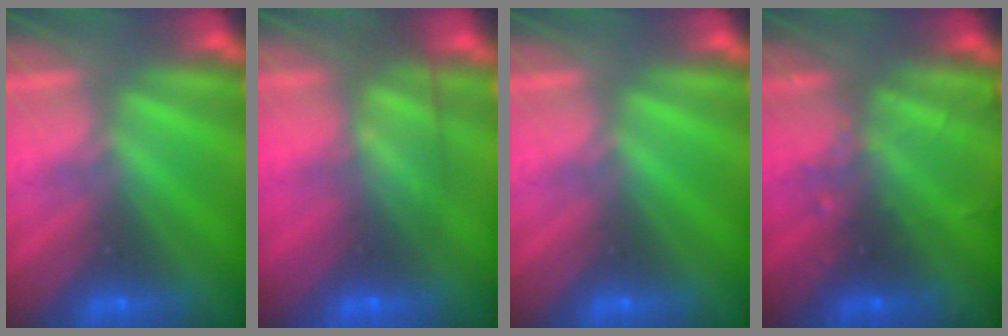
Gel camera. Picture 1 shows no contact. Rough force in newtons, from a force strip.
{"total": 7.2}
{"total": 0.0}
{"total": 2.4}